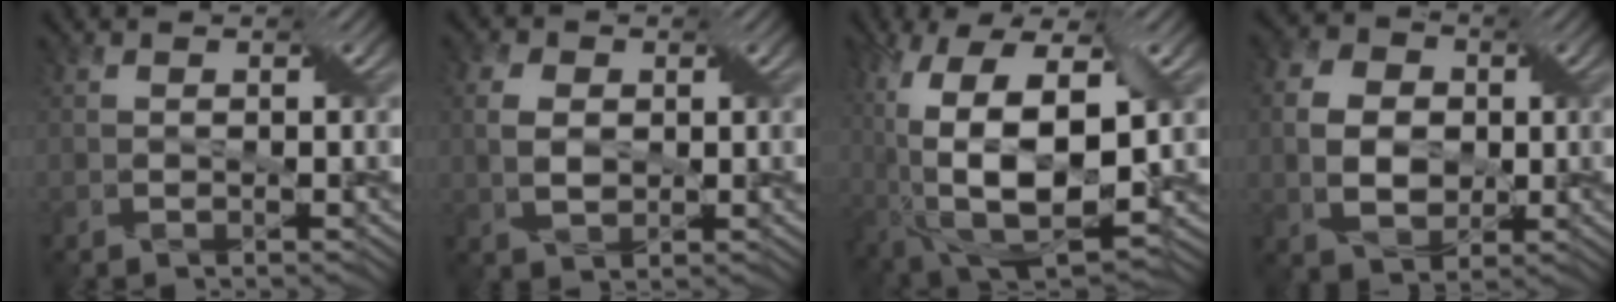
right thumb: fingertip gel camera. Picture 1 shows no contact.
{"total": 4.4, "force": [0.7, 3.2, 2.9], "torque": [-0.068, 0.003, 0.008]}
{"total": 16.8, "force": [0.6, 8.7, 14.3], "torque": [-0.284, -0.017, 0.028]}
{"total": 7.0, "force": [0.1, 5.5, 4.3], "torque": [-0.107, 0.001, 0.000]}